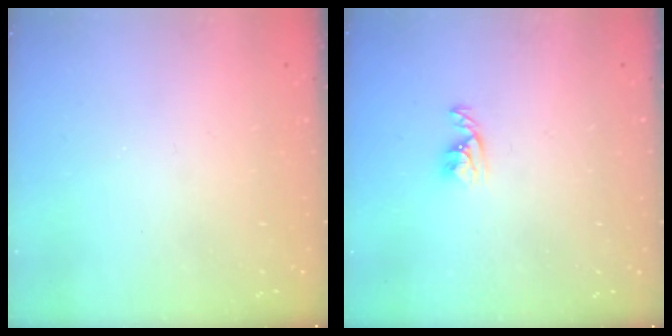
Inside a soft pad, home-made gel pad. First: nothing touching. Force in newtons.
{"total": 4.3, "press": 4.2, "slide": 0.8}